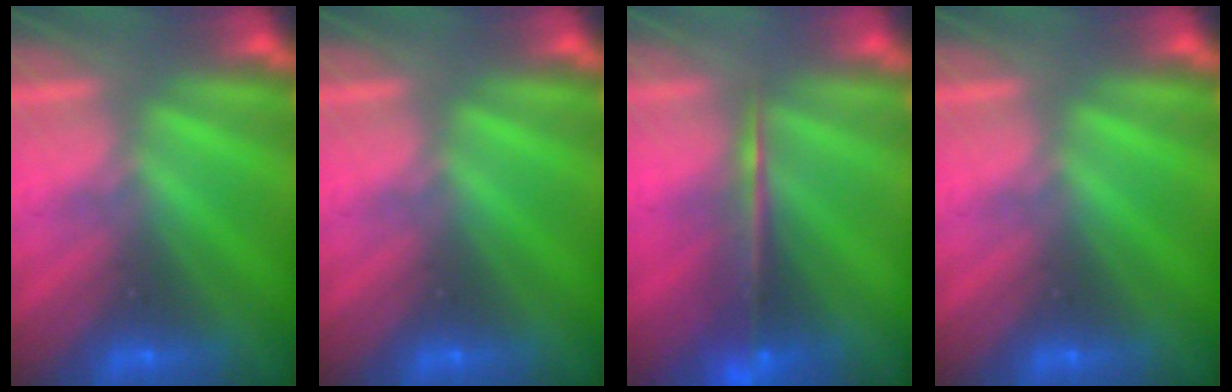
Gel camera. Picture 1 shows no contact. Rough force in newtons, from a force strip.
{"total": 0.0}
{"total": 5.5}
{"total": 0.0}